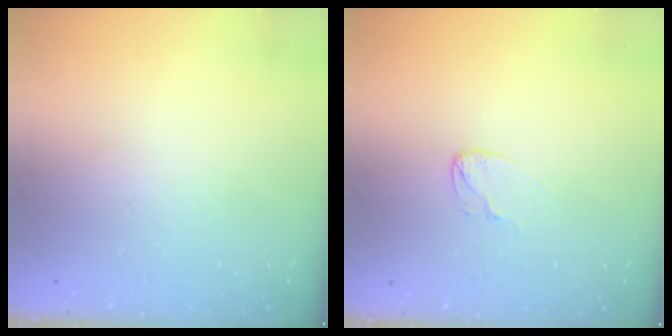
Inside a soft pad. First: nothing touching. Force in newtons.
{"total": 3.7, "press": 3.7, "slide": 0.3}